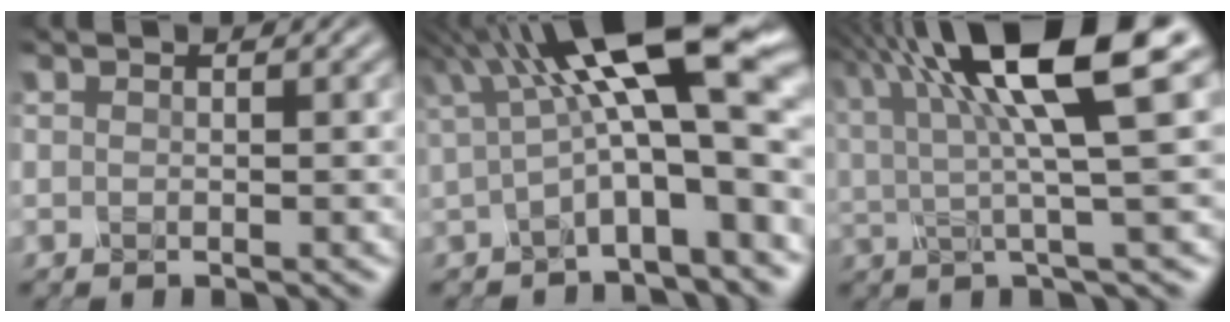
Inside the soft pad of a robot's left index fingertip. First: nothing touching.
{"total": 13.6, "force": [3.1, 3.9, 12.6], "torque": [-0.188, 0.018, 0.048]}
{"total": 12.3, "force": [5.0, 2.7, 10.9], "torque": [-0.171, 0.016, 0.079]}